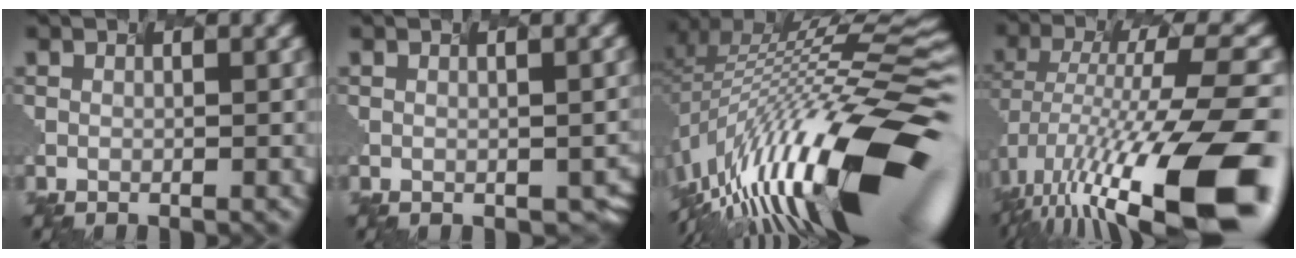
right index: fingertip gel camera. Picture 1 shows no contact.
{"total": 2.6, "force": [-0.9, 1.3, 2.1], "torque": [-0.012, 0.000, 0.027]}
{"total": 17.6, "force": [-6.3, 4.7, 15.8], "torque": [-0.260, 0.013, -0.101]}
{"total": 14.5, "force": [-5.8, 3.6, 12.8], "torque": [-0.231, 0.007, -0.078]}